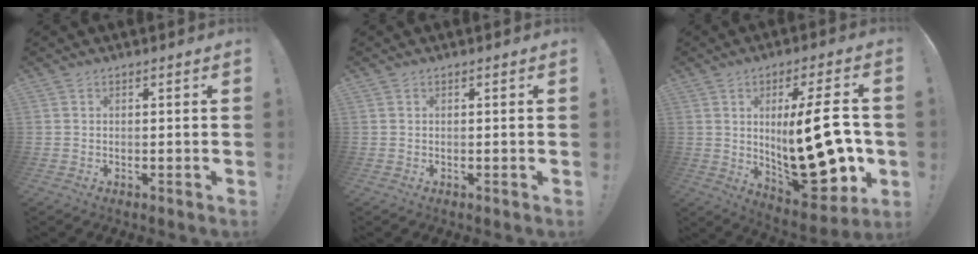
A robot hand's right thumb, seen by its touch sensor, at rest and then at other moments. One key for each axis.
{"total": 0.0}
{"total": 25.1, "fx": -0.2, "fy": 9.4, "fz": 23.3, "tx": -0.347, "ty": -0.011, "tz": 0.008}